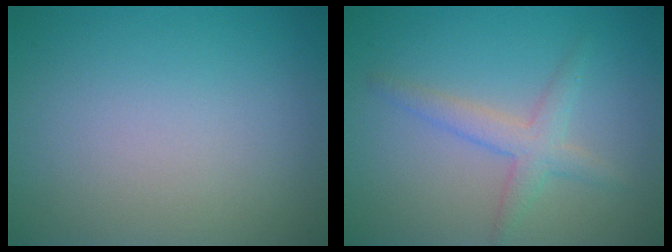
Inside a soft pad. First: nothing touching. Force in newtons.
{"total": 2.6, "press": 2.6, "slide": 0.2}